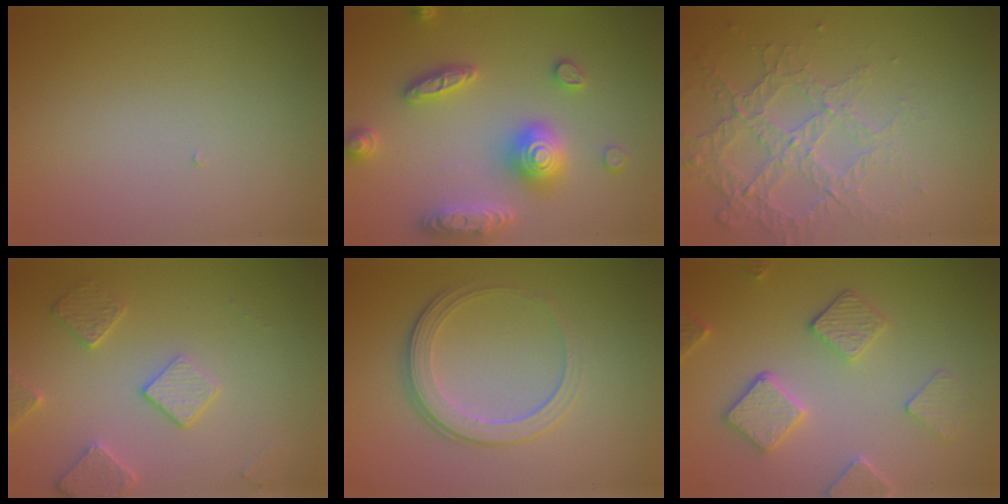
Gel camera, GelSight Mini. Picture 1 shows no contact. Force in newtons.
{"total": 5.3, "press": 5.3, "slide": 0.8}
{"total": 4.2, "press": 3.0, "slide": 2.9}
{"total": 2.9, "press": 2.9, "slide": 0.1}
{"total": 3.8, "press": 2.7, "slide": 2.6}
{"total": 4.4, "press": 3.7, "slide": 2.4}